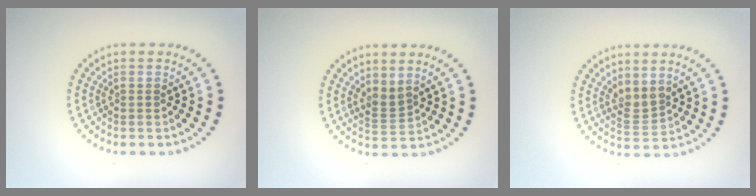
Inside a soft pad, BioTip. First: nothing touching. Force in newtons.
{"total": 1.7, "press": 1.2, "slide": 1.2}
{"total": 1.9, "press": 1.5, "slide": 1.2}